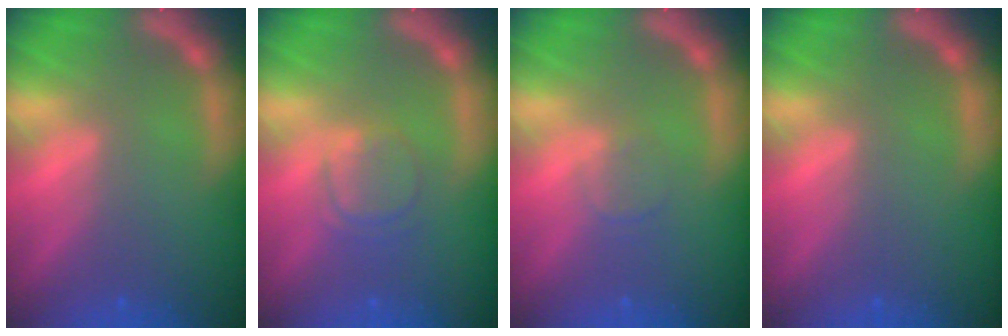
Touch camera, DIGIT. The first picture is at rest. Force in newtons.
{"total": 3.0}
{"total": 1.4}
{"total": 0.0}